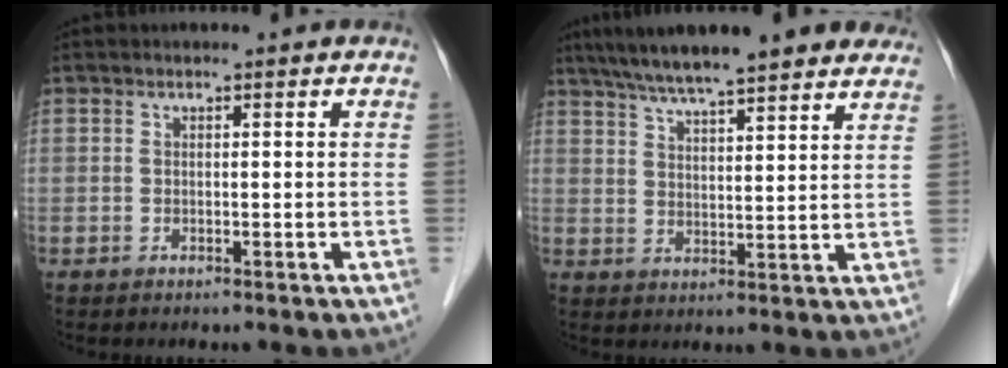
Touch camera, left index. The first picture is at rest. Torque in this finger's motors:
{"motor_torque": [0.03, -0.40, 0.68, 0.17]}